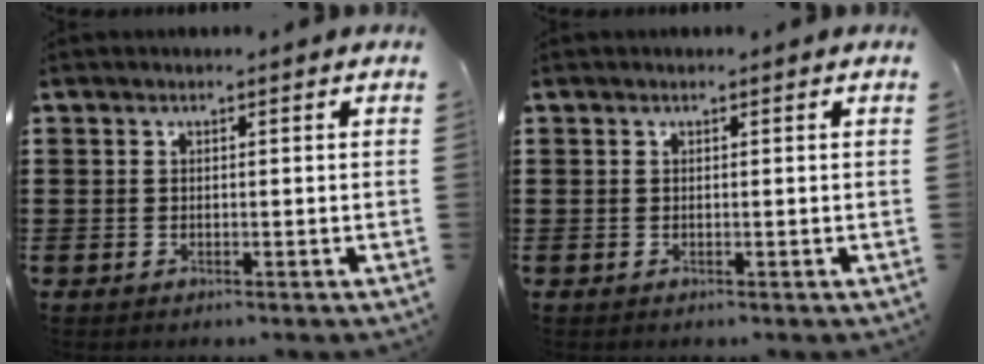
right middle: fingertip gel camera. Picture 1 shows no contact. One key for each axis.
{"total": 0.0}